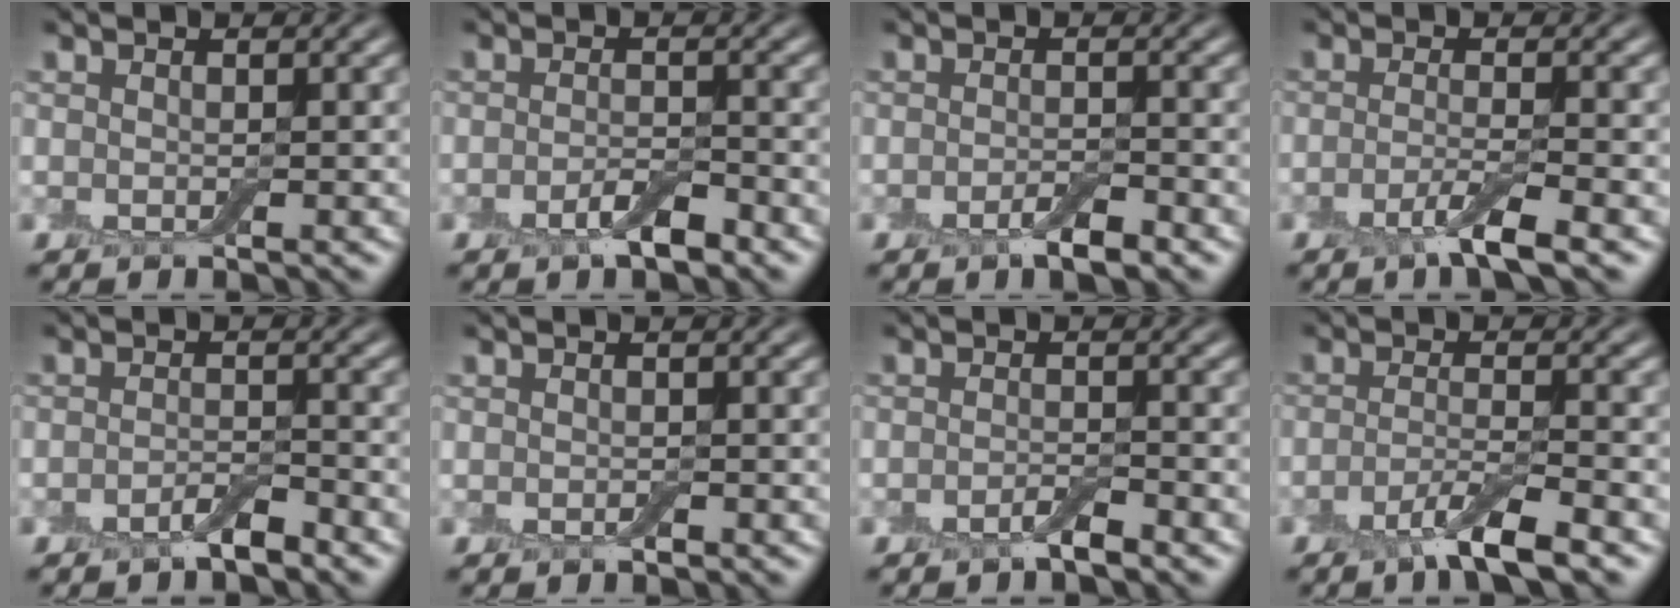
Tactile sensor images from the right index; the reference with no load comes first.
{"total": 2.5, "force": [-1.4, 0.8, 1.9], "torque": [-0.035, 0.001, -0.028]}
{"total": 2.2, "force": [-1.3, 0.6, 1.8], "torque": [-0.029, -0.001, -0.023]}
{"total": 3.0, "force": [-1.6, 0.4, 2.5], "torque": [-0.041, -0.001, -0.041]}
{"total": 1.9, "force": [-1.3, 0.5, 1.3], "torque": [-0.024, 0.003, -0.027]}
{"total": 0.5, "force": [-0.2, 0.2, 0.4], "torque": [-0.008, 0.000, -0.003]}
{"total": 1.6, "force": [-1.0, 0.3, 1.1], "torque": [-0.022, 0.000, -0.022]}
{"total": 4.0, "force": [-2.4, 0.7, 3.2], "torque": [-0.056, -0.002, -0.057]}